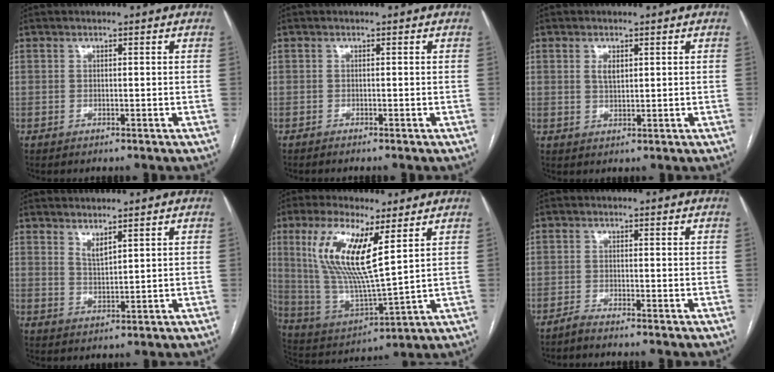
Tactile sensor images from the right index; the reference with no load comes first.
{"total": 1.1, "force": [-0.9, -0.2, 0.5], "torque": [-0.005, 0.001, -0.014]}
{"total": 2.2, "force": [0.8, 1.0, 1.8], "torque": [-0.036, 0.000, 0.018]}
{"total": 2.3, "force": [1.9, 0.3, 1.3], "torque": [-0.029, -0.015, 0.041]}
{"total": 15.0, "force": [5.8, 3.0, 13.6], "torque": [-0.294, -0.002, 0.115]}
{"total": 1.9, "force": [-1.7, -0.7, 0.6], "torque": [-0.013, -0.001, -0.035]}